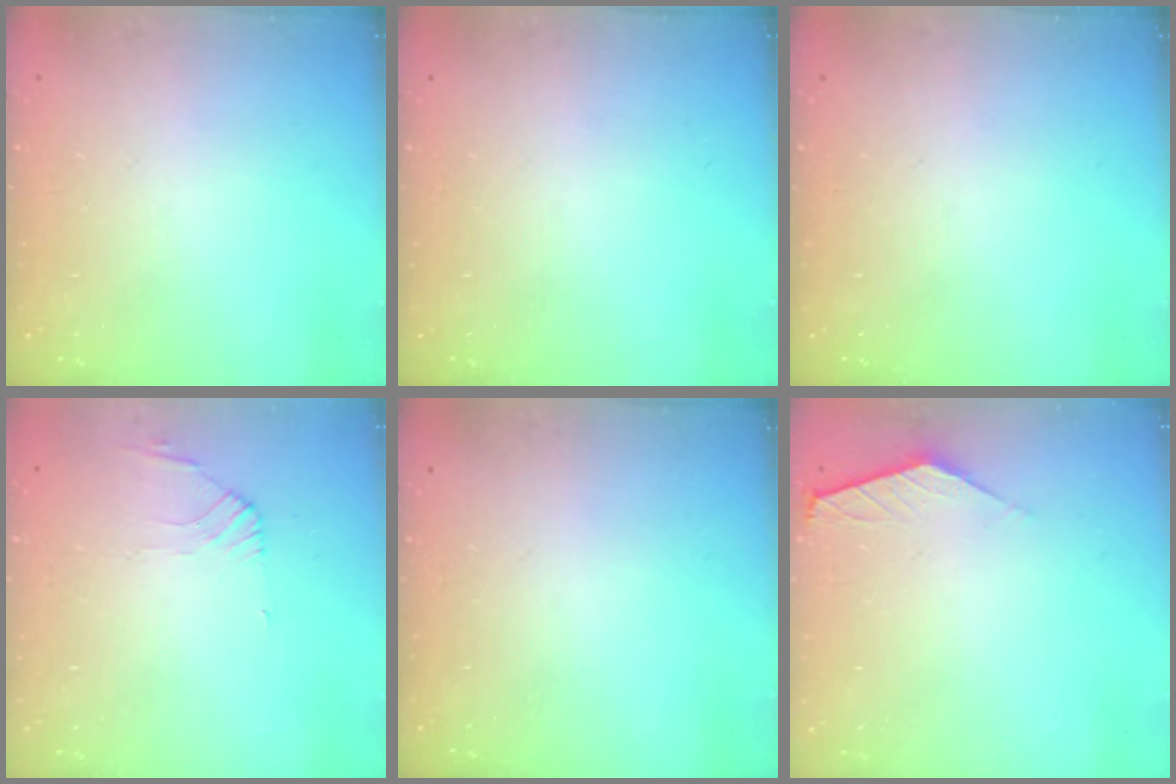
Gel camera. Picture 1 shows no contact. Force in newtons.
{"total": 0.0}
{"total": 0.0}
{"total": 1.3, "press": 1.2, "slide": 0.4}
{"total": 0.0}
{"total": 1.5, "press": 1.4, "slide": 0.4}